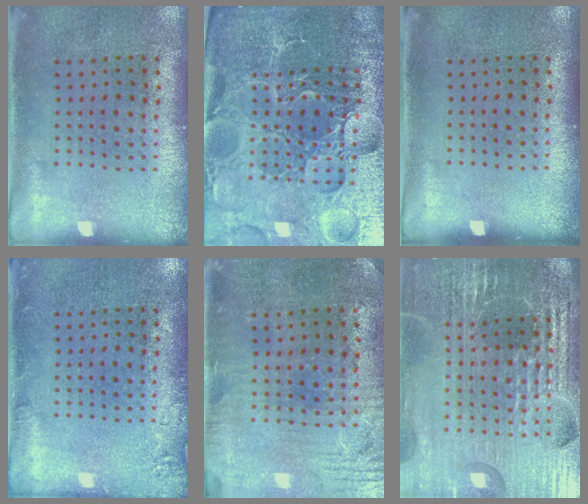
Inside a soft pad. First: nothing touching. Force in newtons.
{"total": 6.6, "press": 5.9, "slide": 3.1}
{"total": 0.0}
{"total": 1.5, "press": 1.5, "slide": 0.2}
{"total": 1.0, "press": 0.8, "slide": 0.6}
{"total": 6.1, "press": 5.4, "slide": 2.8}